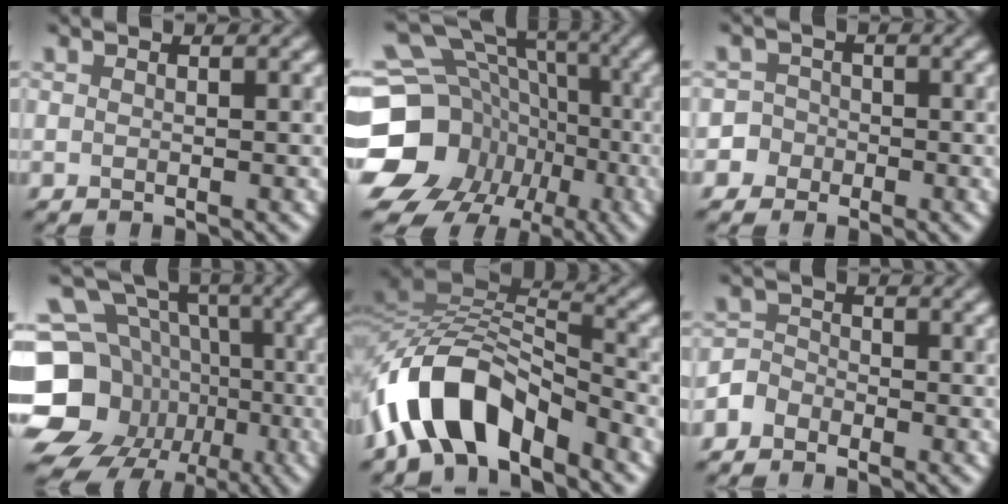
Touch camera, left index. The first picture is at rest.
{"total": 19.1, "force": [-4.0, 16.8, 8.1], "torque": [-0.175, -0.001, -0.082]}
{"total": 4.0, "force": [-2.0, 3.5, 0.1], "torque": [0.025, 0.005, -0.052]}
{"total": 17.1, "force": [-5.3, 14.7, 7.0], "torque": [-0.165, -0.014, -0.097]}
{"total": 9.3, "force": [-5.7, 4.4, 5.9], "torque": [-0.100, 0.015, -0.112]}
{"total": 1.9, "force": [-1.4, 1.3, 0.3], "torque": [-0.001, 0.010, -0.037]}